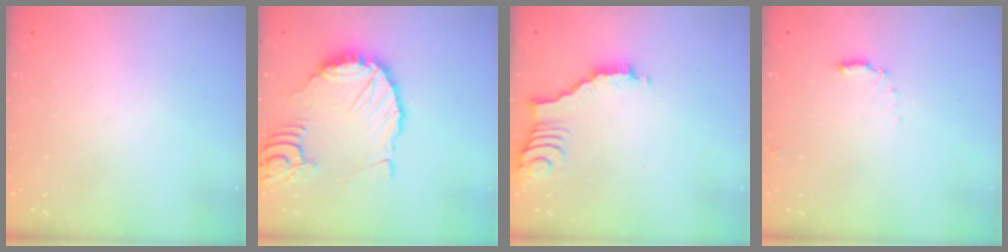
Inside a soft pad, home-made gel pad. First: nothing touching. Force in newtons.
{"total": 14.7, "press": 14.6, "slide": 1.7}
{"total": 3.0, "press": 2.9, "slide": 0.4}
{"total": 4.1, "press": 4.1, "slide": 0.3}